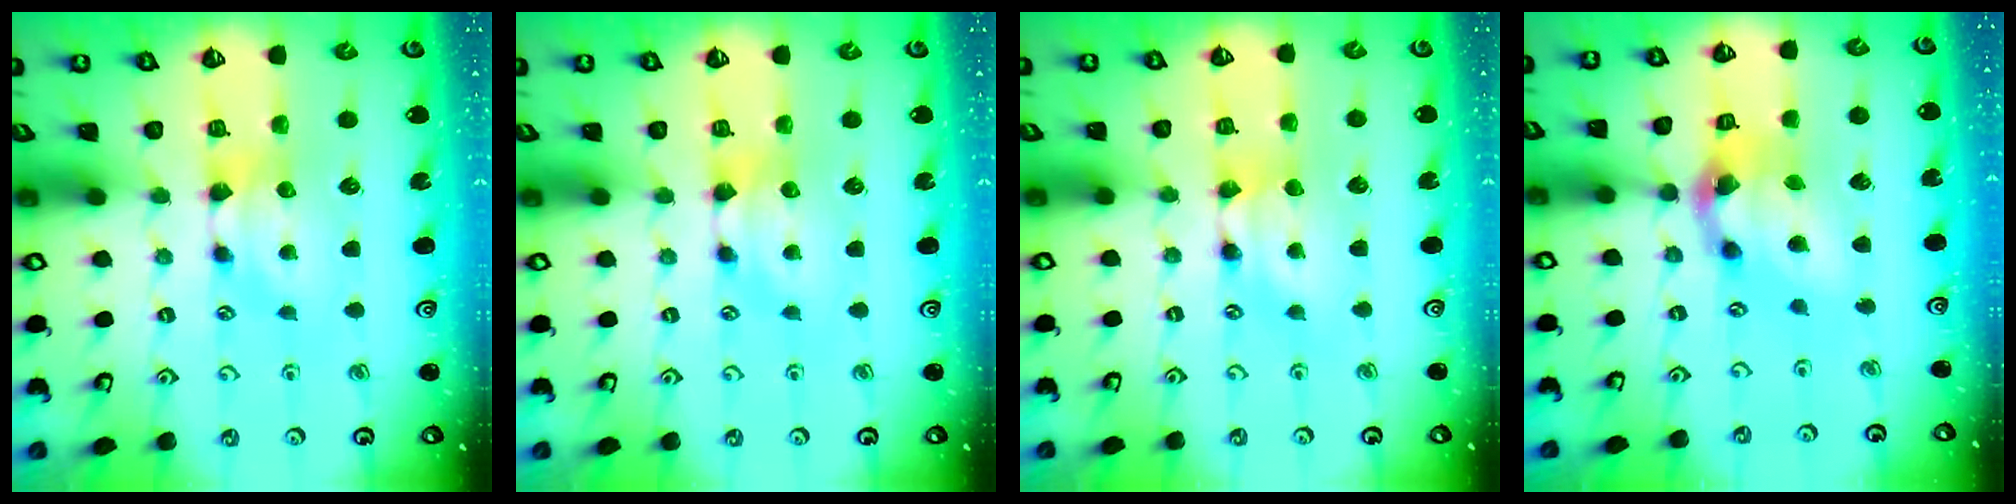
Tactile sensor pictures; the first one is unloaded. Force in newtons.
{"total": 0.0}
{"total": 1.6, "press": 1.6, "slide": 0.2}
{"total": 8.3, "press": 7.9, "slide": 2.4}